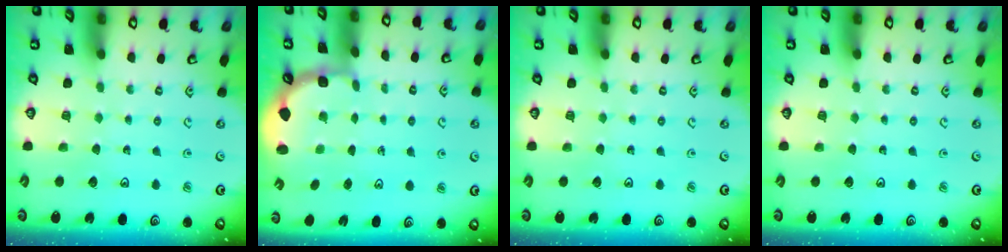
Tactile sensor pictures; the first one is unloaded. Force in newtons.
{"total": 2.7, "press": 2.0, "slide": 1.7}
{"total": 0.0}
{"total": 0.0}